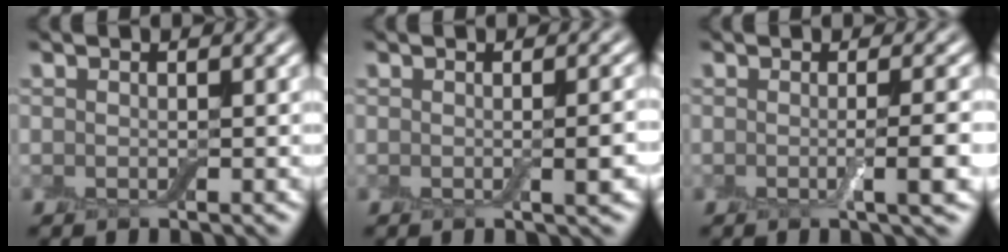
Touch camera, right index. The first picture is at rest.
{"total": 1.8, "force": [-0.2, 0.3, 1.8], "torque": [-0.024, -0.001, -0.003]}
{"total": 3.1, "force": [-0.5, 0.5, 3.0], "torque": [-0.043, -0.004, -0.010]}